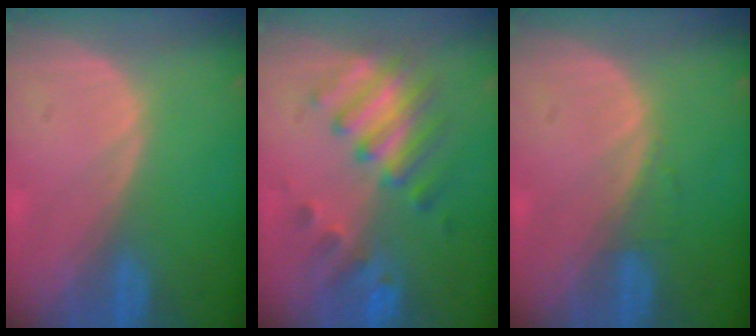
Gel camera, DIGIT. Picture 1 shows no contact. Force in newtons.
{"total": 7.5, "press": 7.4, "slide": 1.1}
{"total": 0.7, "press": 0.7, "slide": 0.1}